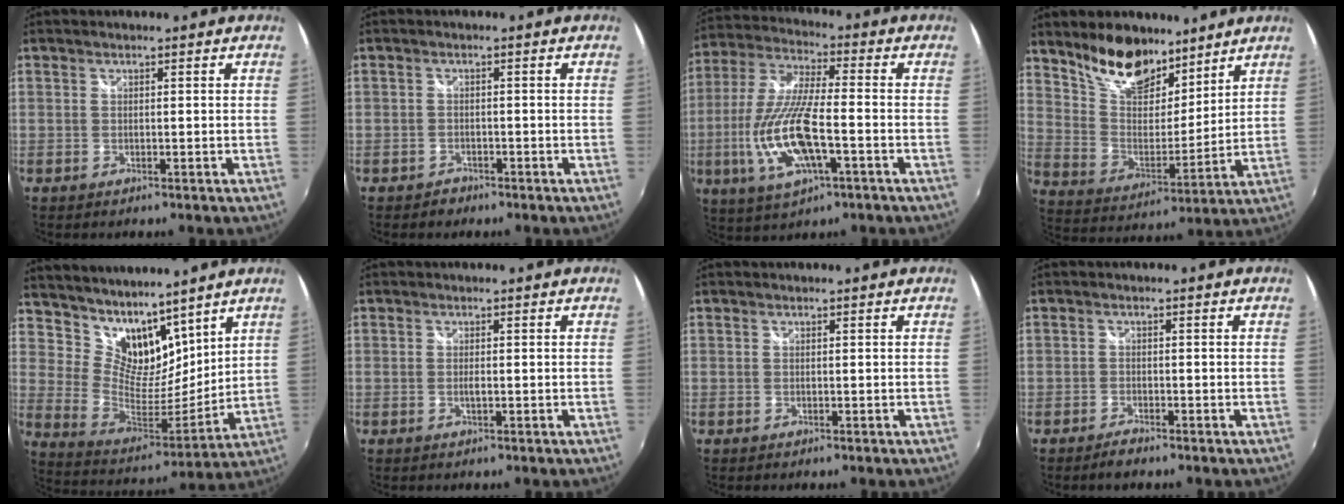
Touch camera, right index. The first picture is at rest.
{"total": 2.0, "force": [-1.4, 1.5, 0.1], "torque": [-0.007, 0.003, -0.019]}
{"total": 16.1, "force": [-4.8, 4.8, 14.6], "torque": [-0.308, -0.015, -0.090]}
{"total": 14.7, "force": [10.9, 7.0, 6.9], "torque": [-0.142, 0.017, 0.206]}
{"total": 13.9, "force": [10.8, 6.9, 5.4], "torque": [-0.110, -0.009, 0.209]}
{"total": 1.2, "force": [-0.3, 0.1, 1.1], "torque": [-0.022, -0.001, -0.006]}
{"total": 0.0}
{"total": 1.8, "force": [-1.6, 0.4, 0.8], "torque": [-0.020, -0.002, -0.030]}